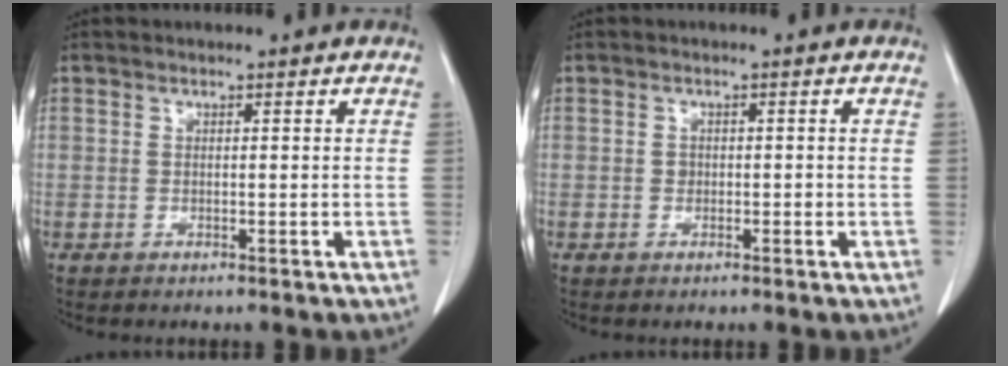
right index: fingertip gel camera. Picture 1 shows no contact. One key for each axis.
{"total": 1.1, "fx": -0.2, "fy": 0.9, "fz": 0.6, "tx": -0.010, "ty": 0.003, "tz": -0.002}